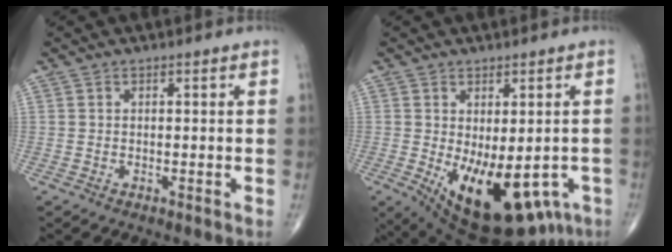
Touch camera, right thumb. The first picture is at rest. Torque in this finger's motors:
{"motor_torque": [2.14, 2.04, 0.98, -1.04, 0.43]}